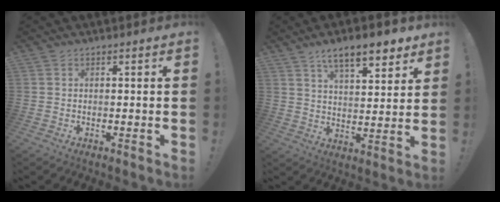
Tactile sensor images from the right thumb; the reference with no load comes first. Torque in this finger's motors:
{"motor_torque": [0.34, 0.97, 0.49, 0.32, 0.24]}